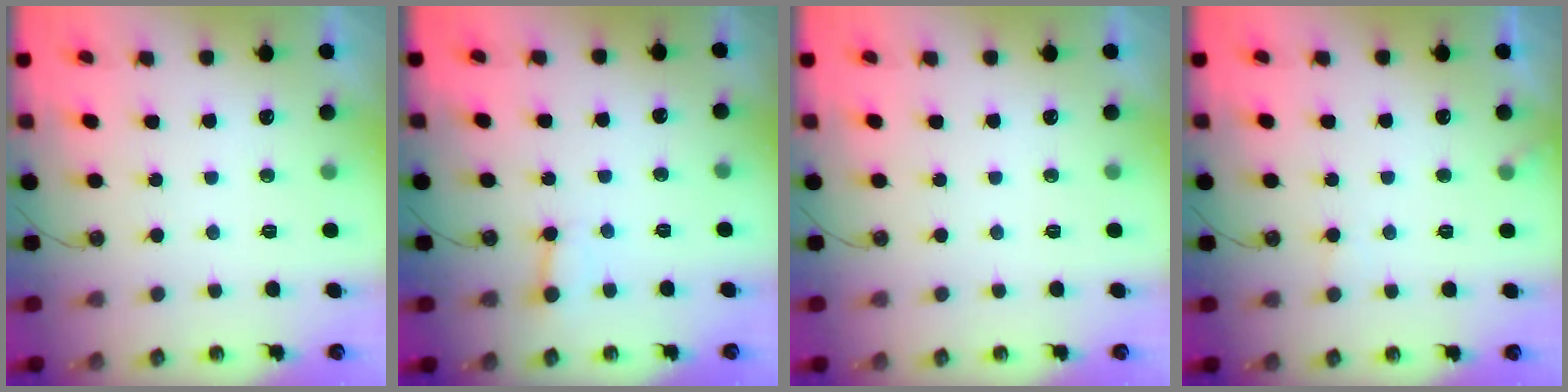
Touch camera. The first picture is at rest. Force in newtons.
{"total": 5.0, "press": 5.0, "slide": 0.6}
{"total": 0.0}
{"total": 6.6, "press": 6.5, "slide": 0.4}